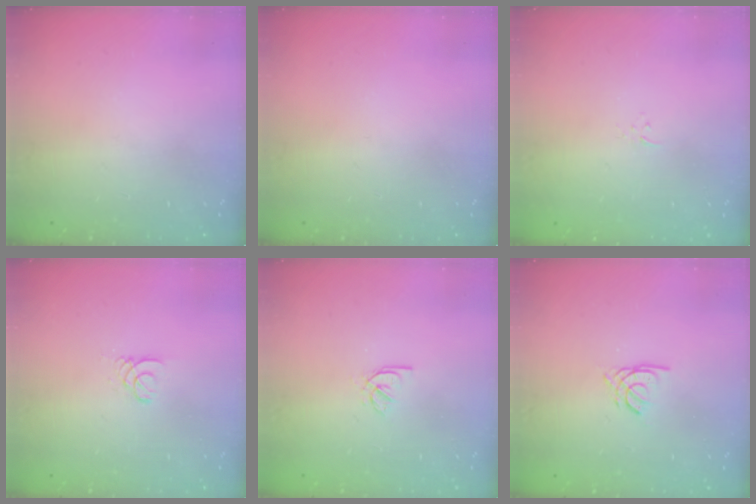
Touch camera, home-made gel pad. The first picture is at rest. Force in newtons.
{"total": 0.0}
{"total": 2.3, "press": 2.3, "slide": 0.3}
{"total": 1.8, "press": 1.8, "slide": 0.2}
{"total": 2.3, "press": 2.3, "slide": 0.4}
{"total": 2.4, "press": 2.4, "slide": 0.1}